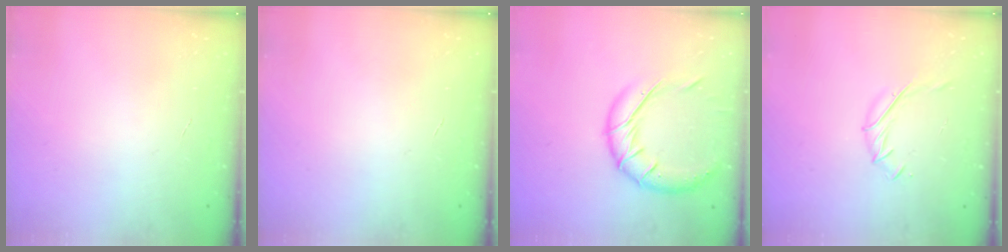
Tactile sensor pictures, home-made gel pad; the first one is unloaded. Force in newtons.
{"total": 0.0}
{"total": 15.4, "press": 15.3, "slide": 1.7}
{"total": 4.1, "press": 3.9, "slide": 1.1}